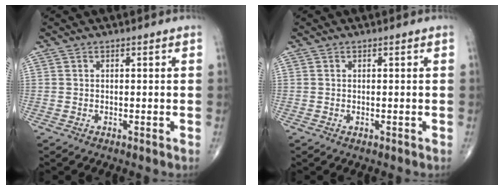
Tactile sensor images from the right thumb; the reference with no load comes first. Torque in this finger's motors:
{"motor_torque": [-0.32, 0.58, -0.13, 0.19, -0.01]}